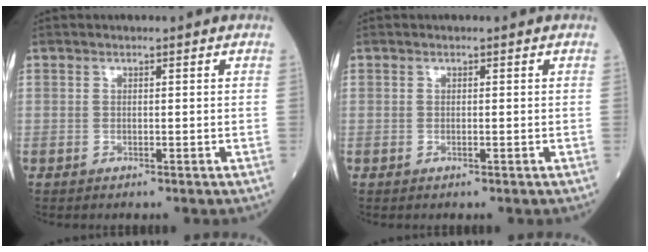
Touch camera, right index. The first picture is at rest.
{"total": 0.0}